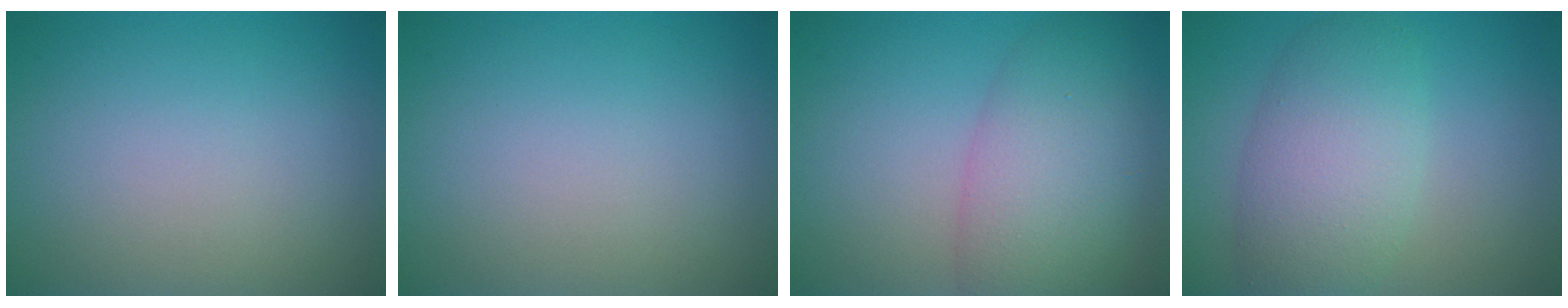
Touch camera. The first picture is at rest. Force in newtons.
{"total": 0.0}
{"total": 6.6, "press": 6.6, "slide": 0.5}
{"total": 5.9, "press": 5.9, "slide": 0.2}